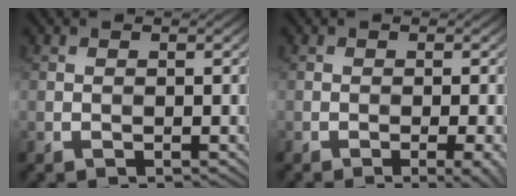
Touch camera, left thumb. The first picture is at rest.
{"total": 3.6, "force": [-1.5, 0.8, 3.1], "torque": [-0.040, 0.004, -0.021]}